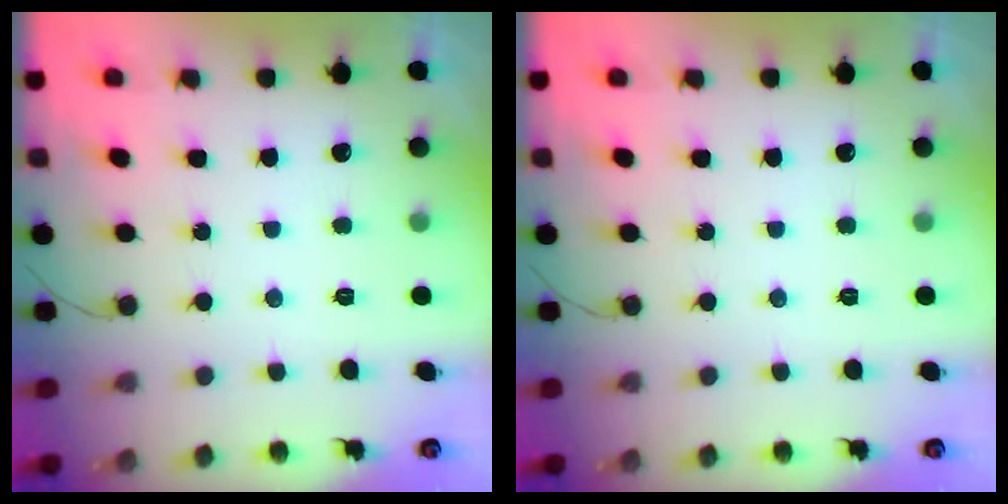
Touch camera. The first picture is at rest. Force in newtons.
{"total": 0.0}